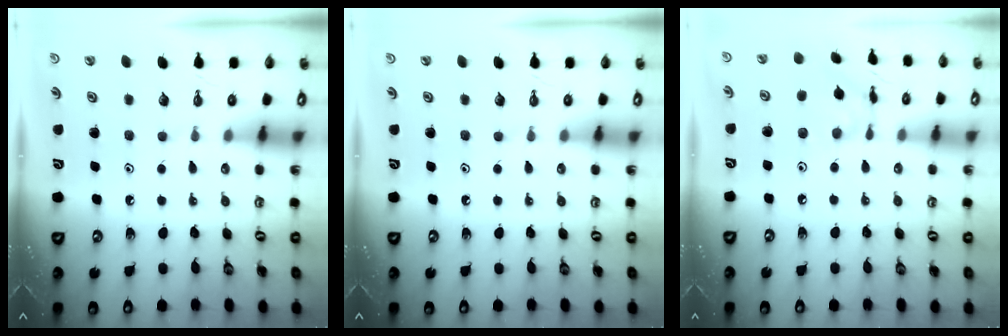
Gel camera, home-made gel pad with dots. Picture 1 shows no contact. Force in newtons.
{"total": 0.0}
{"total": 10.1, "press": 10.1, "slide": 0.9}